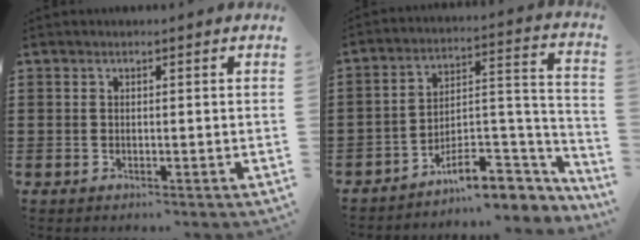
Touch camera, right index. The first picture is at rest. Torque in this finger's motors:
{"motor_torque": [0.12, 0.30, 0.45, 0.10]}